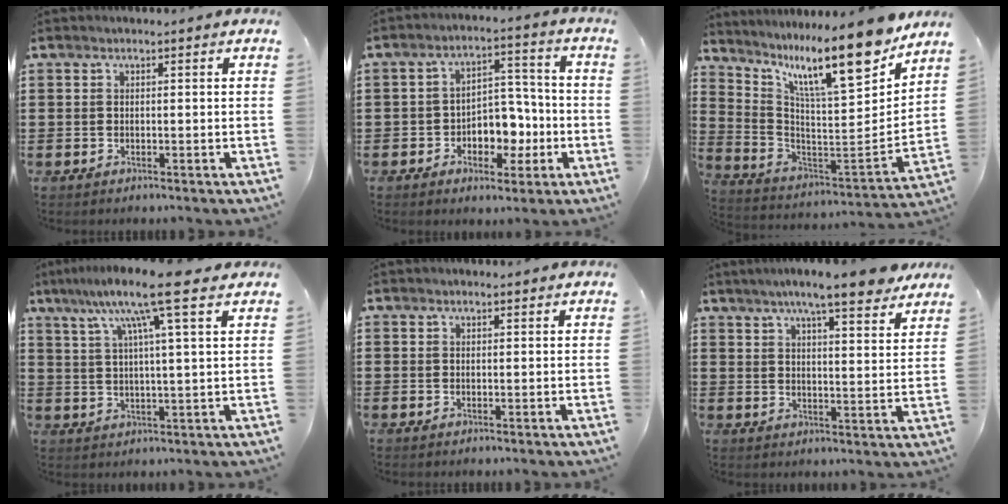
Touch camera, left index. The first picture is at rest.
{"total": 6.1, "force": [-1.9, 4.6, 3.5], "torque": [-0.062, 0.011, -0.036]}
{"total": 15.2, "force": [10.6, 2.7, 10.5], "torque": [-0.195, -0.071, 0.171]}
{"total": 10.9, "force": [6.6, 0.3, 8.6], "torque": [-0.167, -0.014, 0.105]}
{"total": 0.6, "force": [0.5, 0.4, 0.1], "torque": [-0.003, 0.002, 0.010]}
{"total": 8.1, "force": [6.7, 0.6, 4.6], "torque": [-0.092, -0.024, 0.114]}